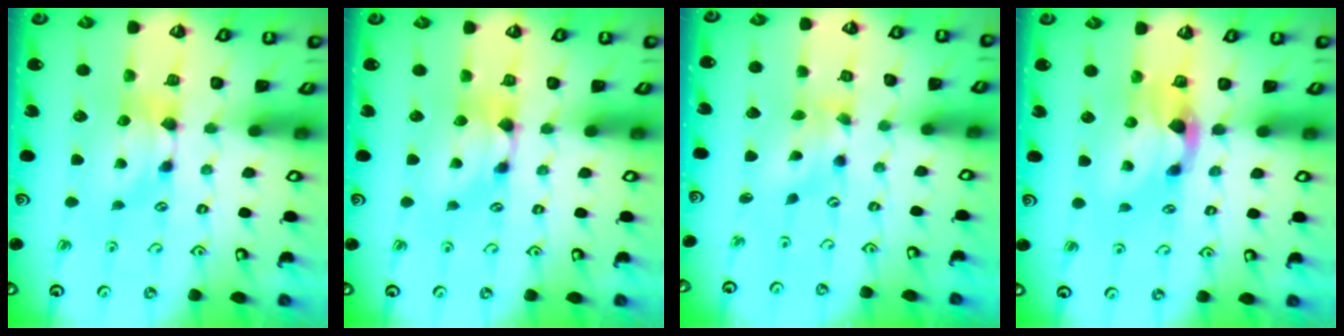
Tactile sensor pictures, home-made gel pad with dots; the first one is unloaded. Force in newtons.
{"total": 0.9, "press": 0.5, "slide": 0.8}
{"total": 1.4, "press": 0.4, "slide": 1.4}
{"total": 2.2, "press": 1.8, "slide": 1.3}